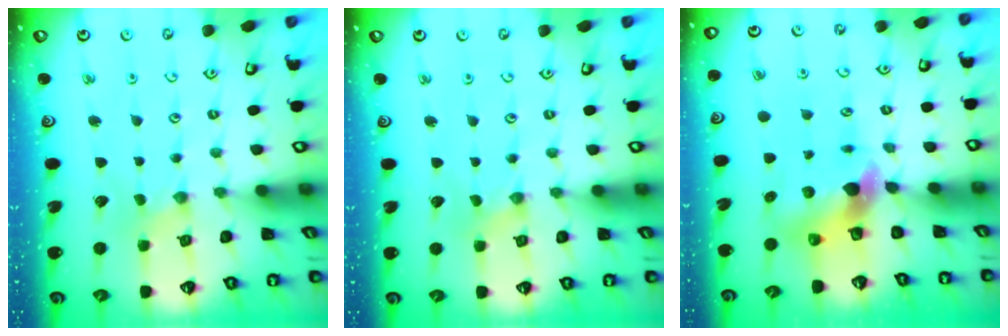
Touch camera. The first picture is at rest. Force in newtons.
{"total": 0.0}
{"total": 6.4, "press": 6.3, "slide": 1.2}